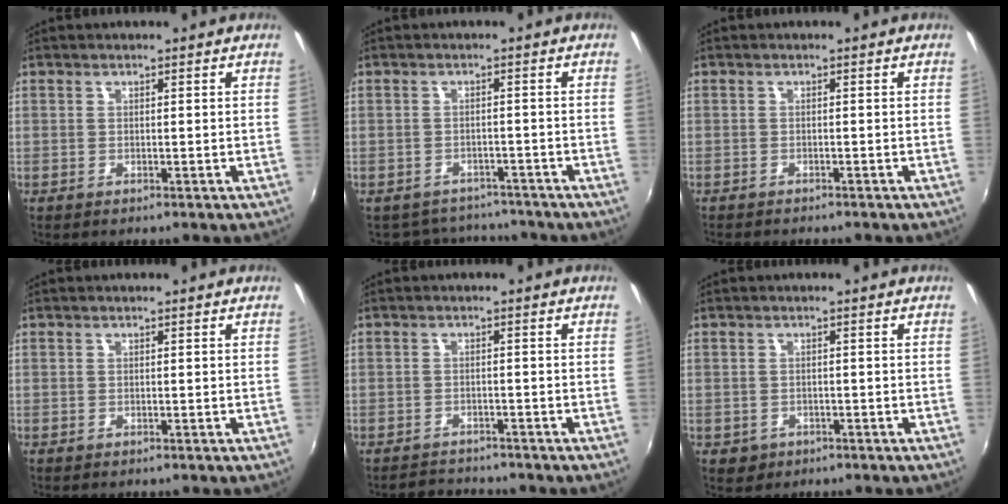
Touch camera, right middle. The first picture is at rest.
{"total": 7.9, "force": [-7.2, 3.1, 1.2], "torque": [-0.035, 0.005, -0.098]}
{"total": 2.3, "force": [-2.2, 0.4, 0.7], "torque": [-0.022, -0.014, -0.037]}
{"total": 0.0}
{"total": 3.6, "force": [-3.4, 1.0, 0.1], "torque": [-0.016, -0.002, -0.058]}
{"total": 2.6, "force": [-1.0, 2.3, 0.8], "torque": [-0.021, -0.004, -0.010]}